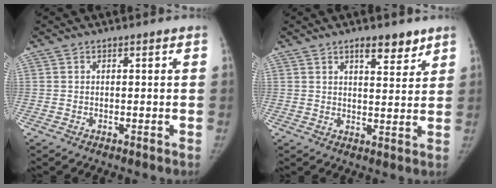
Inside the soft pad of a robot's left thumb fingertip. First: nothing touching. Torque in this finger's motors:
{"motor_torque": [-0.30, 0.00, 0.51, -0.06, -0.03]}